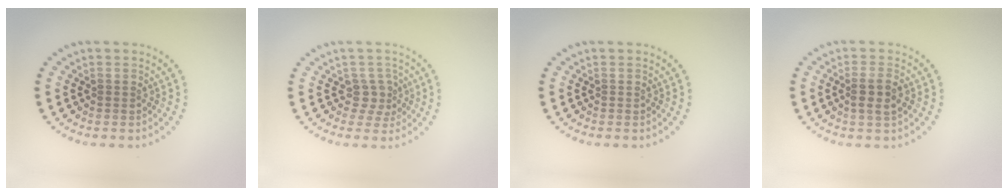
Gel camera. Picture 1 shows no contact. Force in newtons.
{"total": 1.9, "press": 1.4, "slide": 1.3}
{"total": 0.0}
{"total": 2.1, "press": 1.9, "slide": 0.8}